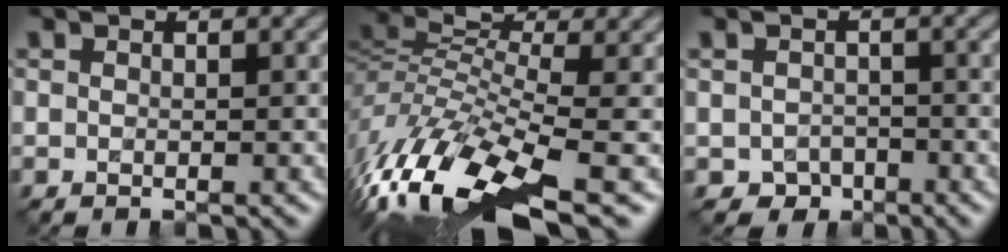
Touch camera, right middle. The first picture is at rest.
{"total": 11.6, "force": [-4.6, 4.2, 9.7], "torque": [-0.210, 0.015, -0.083]}
{"total": 1.7, "force": [-0.8, 1.4, 0.2], "torque": [0.002, 0.003, -0.016]}